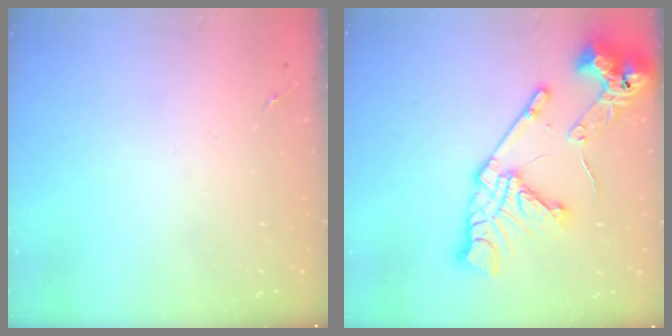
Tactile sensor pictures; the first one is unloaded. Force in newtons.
{"total": 20.5, "press": 20.4, "slide": 2.3}